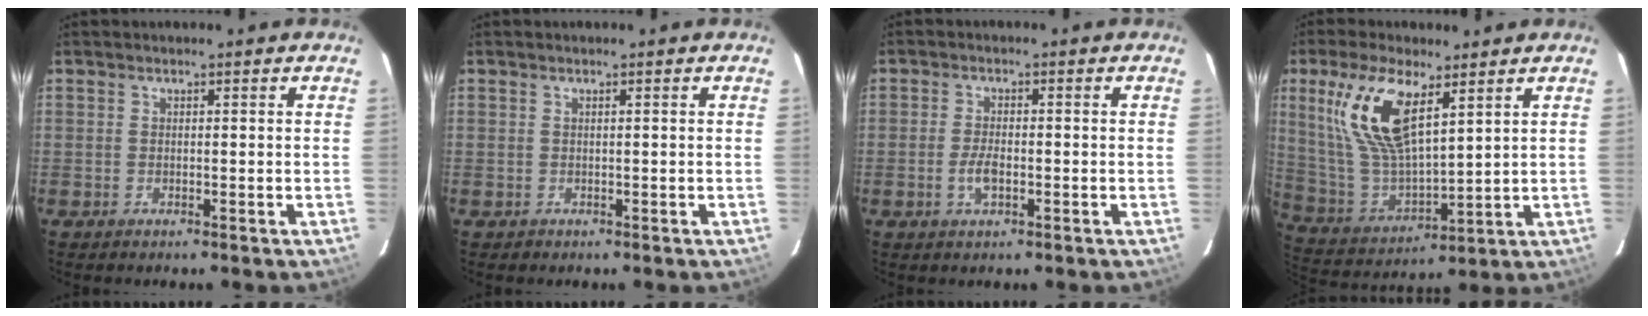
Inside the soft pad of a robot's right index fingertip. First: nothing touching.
{"total": 0.0}
{"total": 3.5, "force": [-1.3, 1.5, 2.9], "torque": [-0.061, -0.001, -0.024]}
{"total": 15.8, "force": [7.7, 6.0, 12.5], "torque": [-0.253, 0.008, 0.167]}